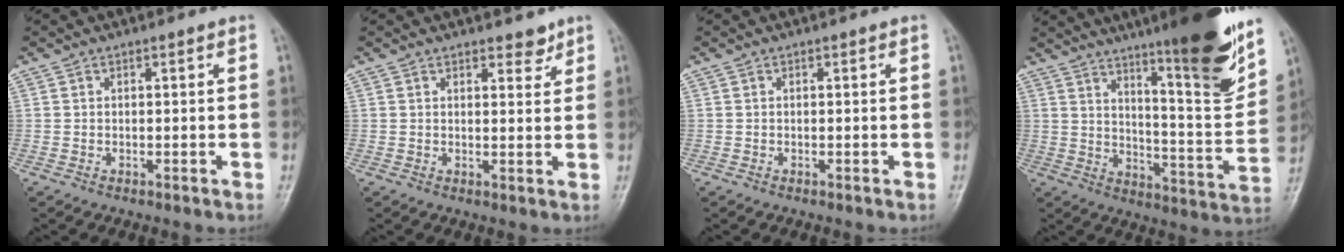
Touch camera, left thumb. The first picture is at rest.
{"total": 2.9, "force": [2.3, 1.3, 1.2], "torque": [0.000, -0.015, 0.031]}
{"total": 0.0}
{"total": 20.4, "force": [13.4, 2.8, 15.2], "torque": [-0.186, -0.079, 0.205]}